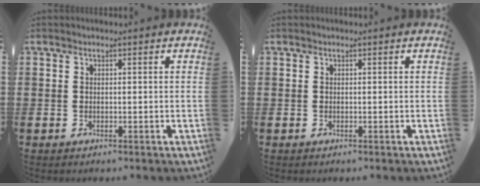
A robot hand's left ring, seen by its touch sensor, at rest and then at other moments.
{"total": 0.0}